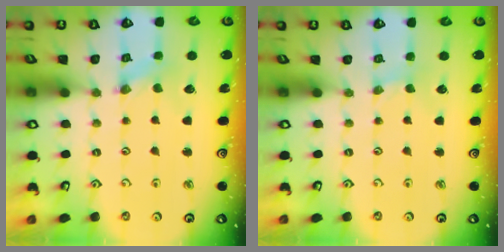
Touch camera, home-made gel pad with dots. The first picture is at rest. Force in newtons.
{"total": 0.0}